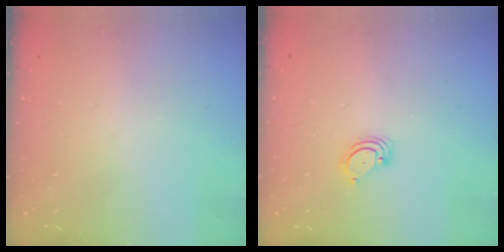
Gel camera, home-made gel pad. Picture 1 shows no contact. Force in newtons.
{"total": 3.4, "press": 3.3, "slide": 0.3}